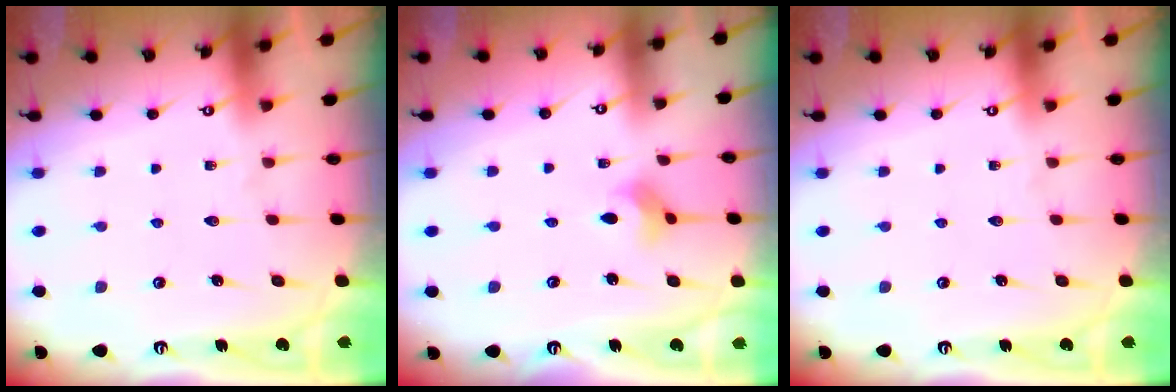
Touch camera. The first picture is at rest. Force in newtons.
{"total": 2.9, "press": 2.9, "slide": 0.3}
{"total": 0.0}